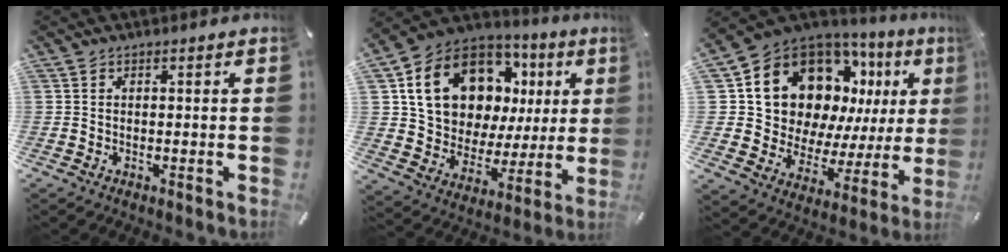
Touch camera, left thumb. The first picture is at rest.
{"total": 18.2, "force": [8.2, 13.1, 9.6], "torque": [-0.167, -0.046, 0.160]}
{"total": 16.5, "force": [9.2, 11.7, 7.2], "torque": [-0.122, -0.082, 0.179]}